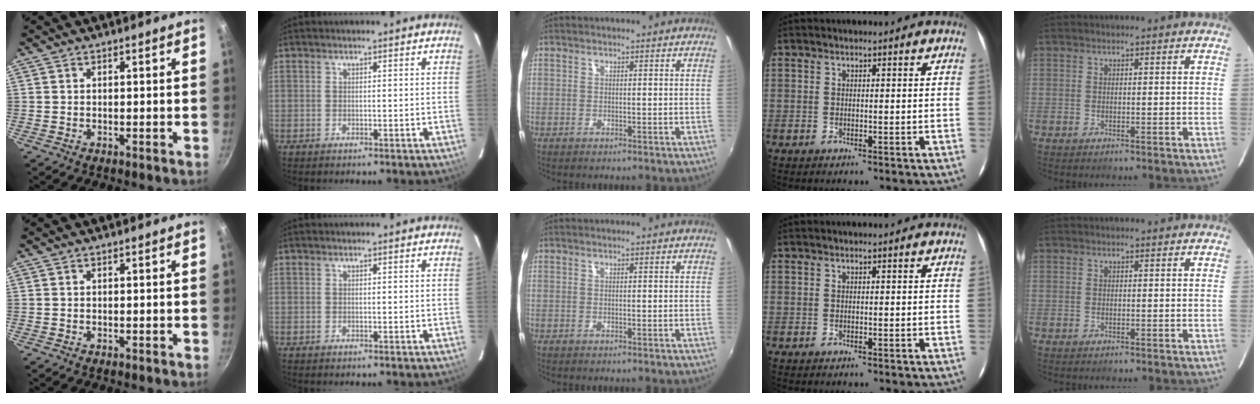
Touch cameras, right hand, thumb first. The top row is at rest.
{}